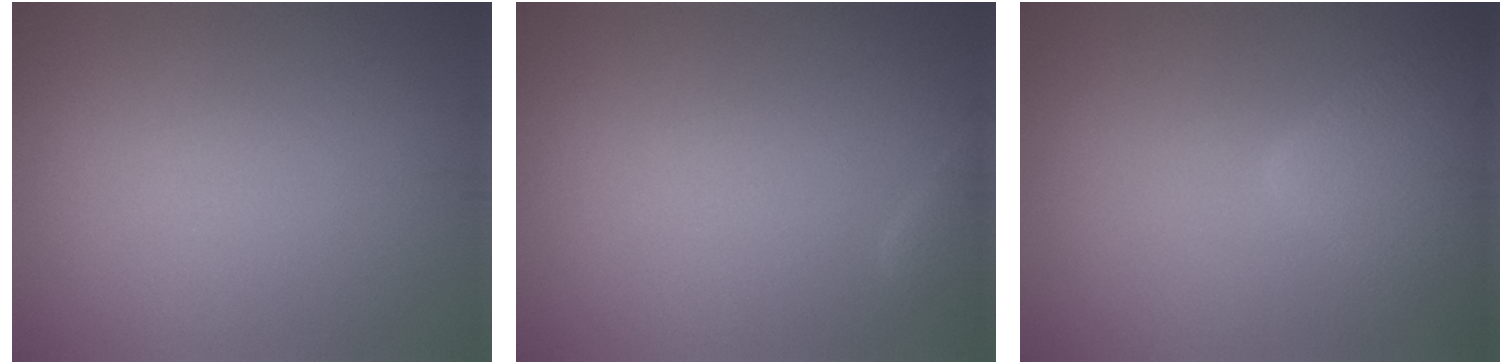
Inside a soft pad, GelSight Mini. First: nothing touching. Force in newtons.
{"total": 1.1, "press": 1.1, "slide": 0.1}
{"total": 4.9, "press": 4.9, "slide": 0.3}